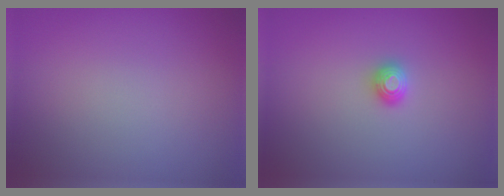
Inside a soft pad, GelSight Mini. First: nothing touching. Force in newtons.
{"total": 1.2, "press": 1.2, "slide": 0.1}